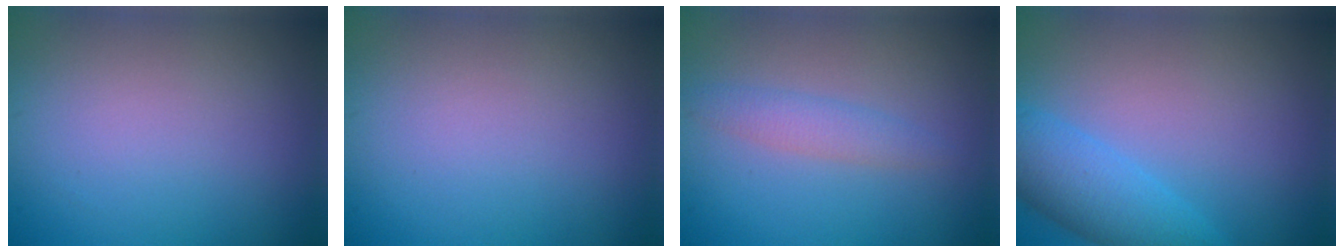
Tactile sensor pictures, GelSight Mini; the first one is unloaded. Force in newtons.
{"total": 0.0}
{"total": 2.0, "press": 2.0, "slide": 0.0}
{"total": 3.6, "press": 3.6, "slide": 0.1}